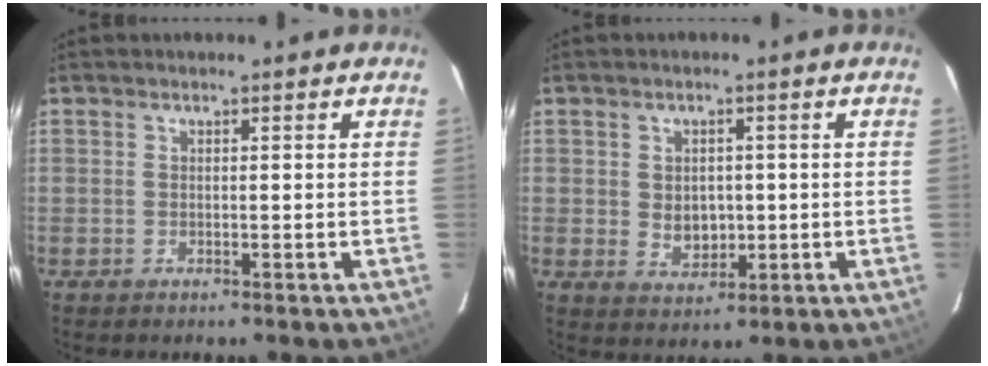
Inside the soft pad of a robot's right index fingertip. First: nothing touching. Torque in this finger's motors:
{"motor_torque": [0.07, 0.00, 0.12, 0.04]}